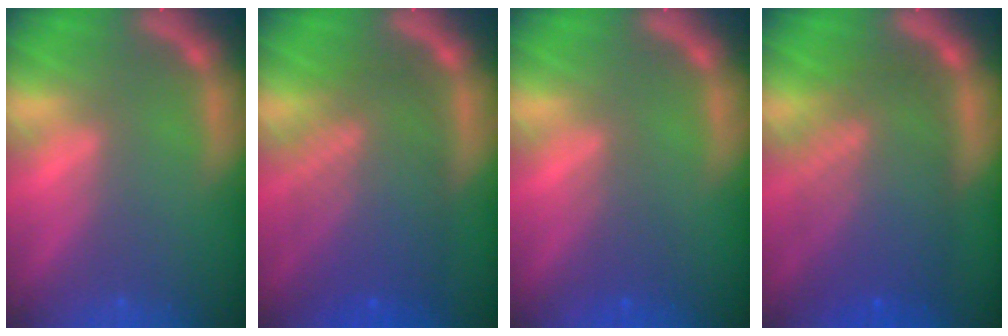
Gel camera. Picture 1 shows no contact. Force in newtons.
{"total": 9.0}
{"total": 2.0}
{"total": 9.6}